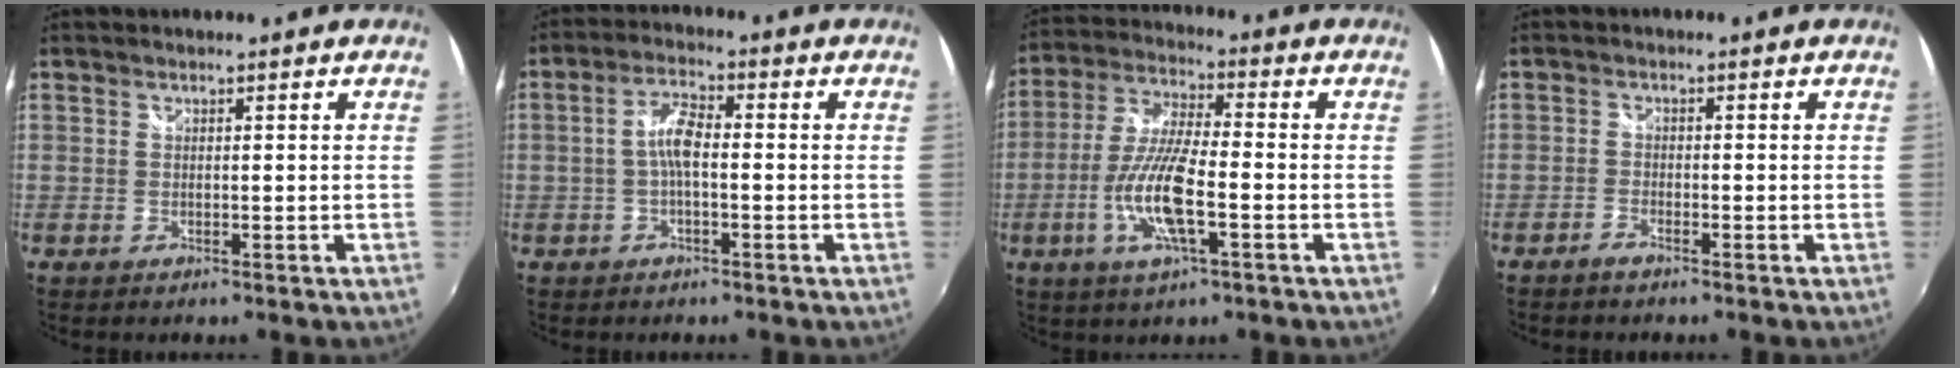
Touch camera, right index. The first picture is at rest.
{"total": 4.6, "force": [-0.8, 1.4, 4.3], "torque": [-0.089, 0.013, -0.017]}
{"total": 11.9, "force": [-3.8, 2.4, 11.0], "torque": [-0.230, -0.005, -0.075]}
{"total": 1.6, "force": [-1.5, 0.4, 0.5], "torque": [-0.022, 0.000, -0.033]}